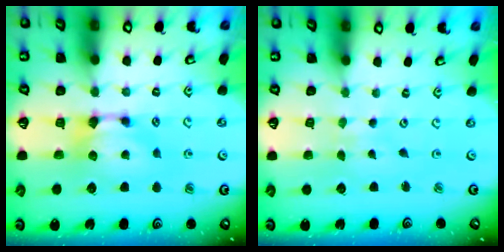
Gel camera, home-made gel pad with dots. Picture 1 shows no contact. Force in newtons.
{"total": 6.1, "press": 6.1, "slide": 0.2}